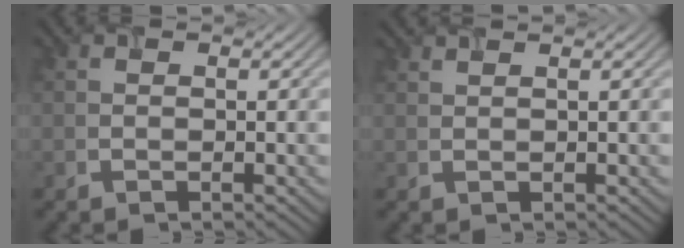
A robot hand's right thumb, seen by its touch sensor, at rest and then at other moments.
{"total": 0.9, "force": [0.4, -0.8, -0.2], "torque": [-0.002, 0.009, 0.016]}